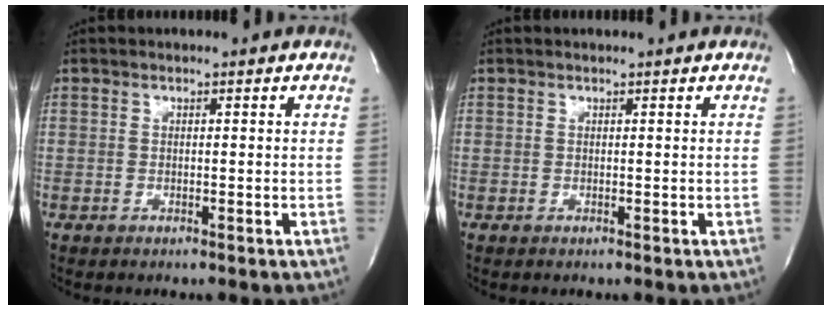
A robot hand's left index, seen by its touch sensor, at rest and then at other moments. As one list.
[{"total": 1.2, "force": [1.2, 0.1, 0.3], "torque": [-0.008, 0.007, 0.016]}]